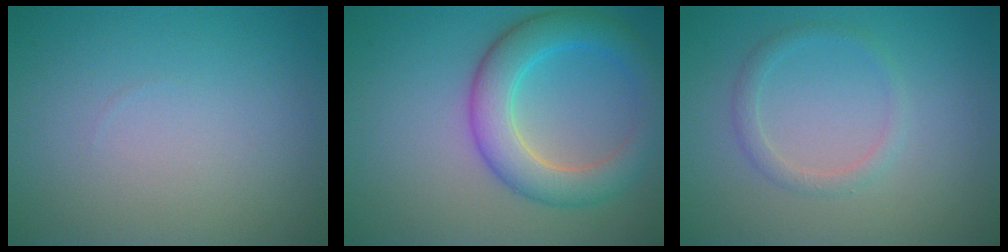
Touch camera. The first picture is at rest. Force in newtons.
{"total": 5.9, "press": 5.9, "slide": 0.1}
{"total": 1.5, "press": 1.5, "slide": 0.1}